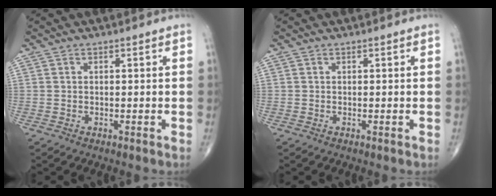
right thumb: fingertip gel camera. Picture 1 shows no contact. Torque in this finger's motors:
{"motor_torque": [-0.05, -0.09, -0.10, 0.01, -0.02]}